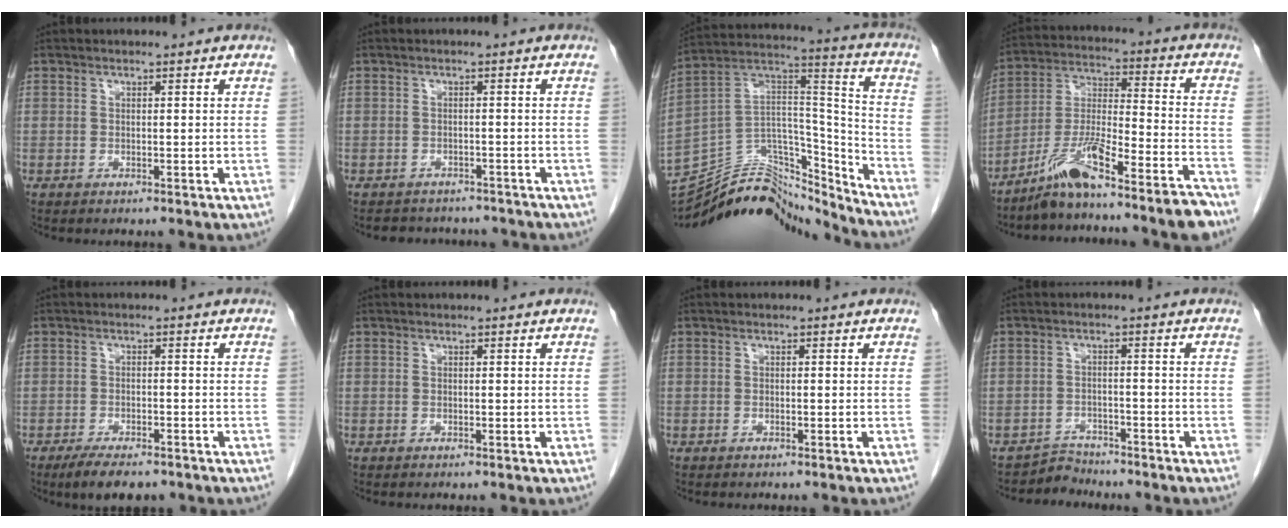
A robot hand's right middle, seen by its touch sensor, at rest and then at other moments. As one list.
[{"total": 6.3, "force": [-5.7, 2.5, 0.8], "torque": [-0.008, 0.005, -0.066]}, {"total": 22.3, "force": [-20.9, 5.8, 5.3], "torque": [-0.111, 0.061, -0.340]}, {"total": 13.5, "force": [-10.8, -0.5, 8.1], "torque": [-0.145, 0.006, -0.189]}, {"total": 5.9, "force": [-4.5, 1.9, 3.3], "torque": [-0.054, -0.007, -0.070]}, {"total": 0.0}, {"total": 0.0}, {"total": 4.6, "force": [-4.3, 0.8, -1.2], "torque": [0.021, 0.004, -0.073]}]